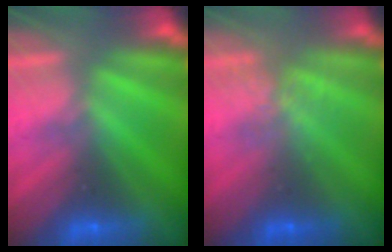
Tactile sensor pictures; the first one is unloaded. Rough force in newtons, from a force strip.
{"total": 1.5}